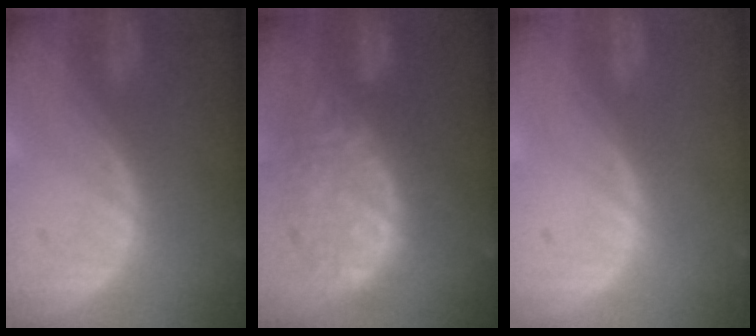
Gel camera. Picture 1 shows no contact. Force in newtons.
{"total": 11.4, "press": 9.8, "slide": 5.9}
{"total": 0.0}